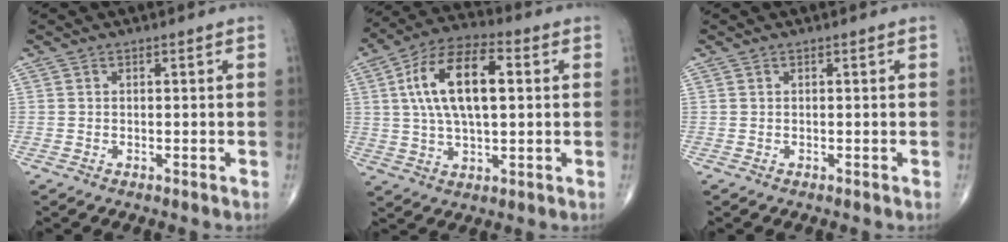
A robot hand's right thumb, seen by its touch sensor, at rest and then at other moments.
{"total": 15.6, "force": [2.9, 7.3, 13.5], "torque": [-0.246, 0.019, 0.049]}
{"total": 0.0}